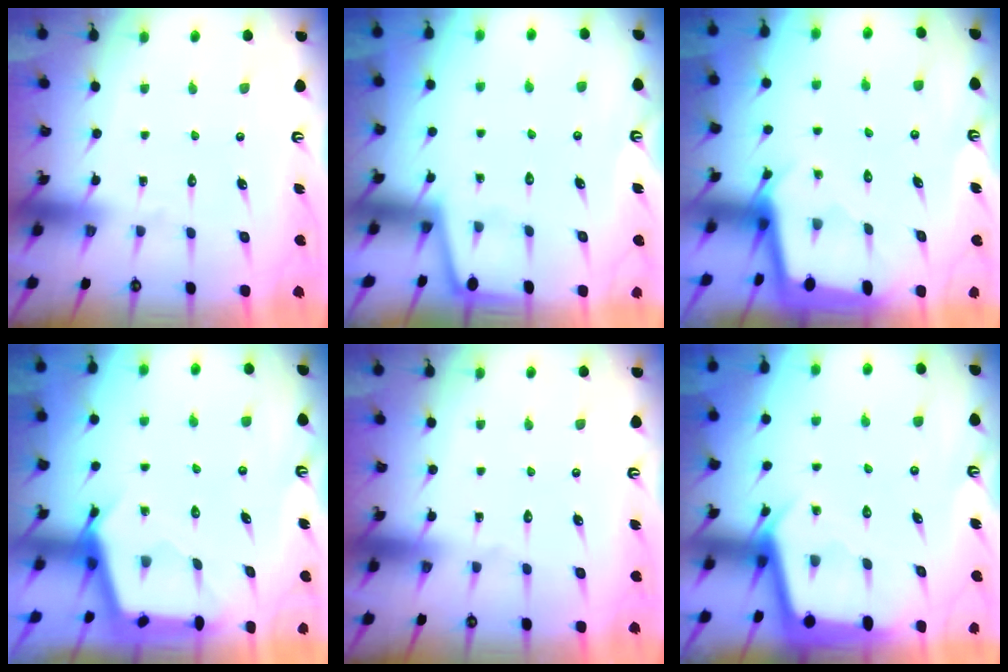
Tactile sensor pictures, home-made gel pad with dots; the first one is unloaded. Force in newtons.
{"total": 1.1, "press": 1.1, "slide": 0.1}
{"total": 1.9, "press": 1.9, "slide": 0.1}
{"total": 2.7, "press": 2.7, "slide": 0.3}
{"total": 0.0}
{"total": 2.9, "press": 2.8, "slide": 0.3}